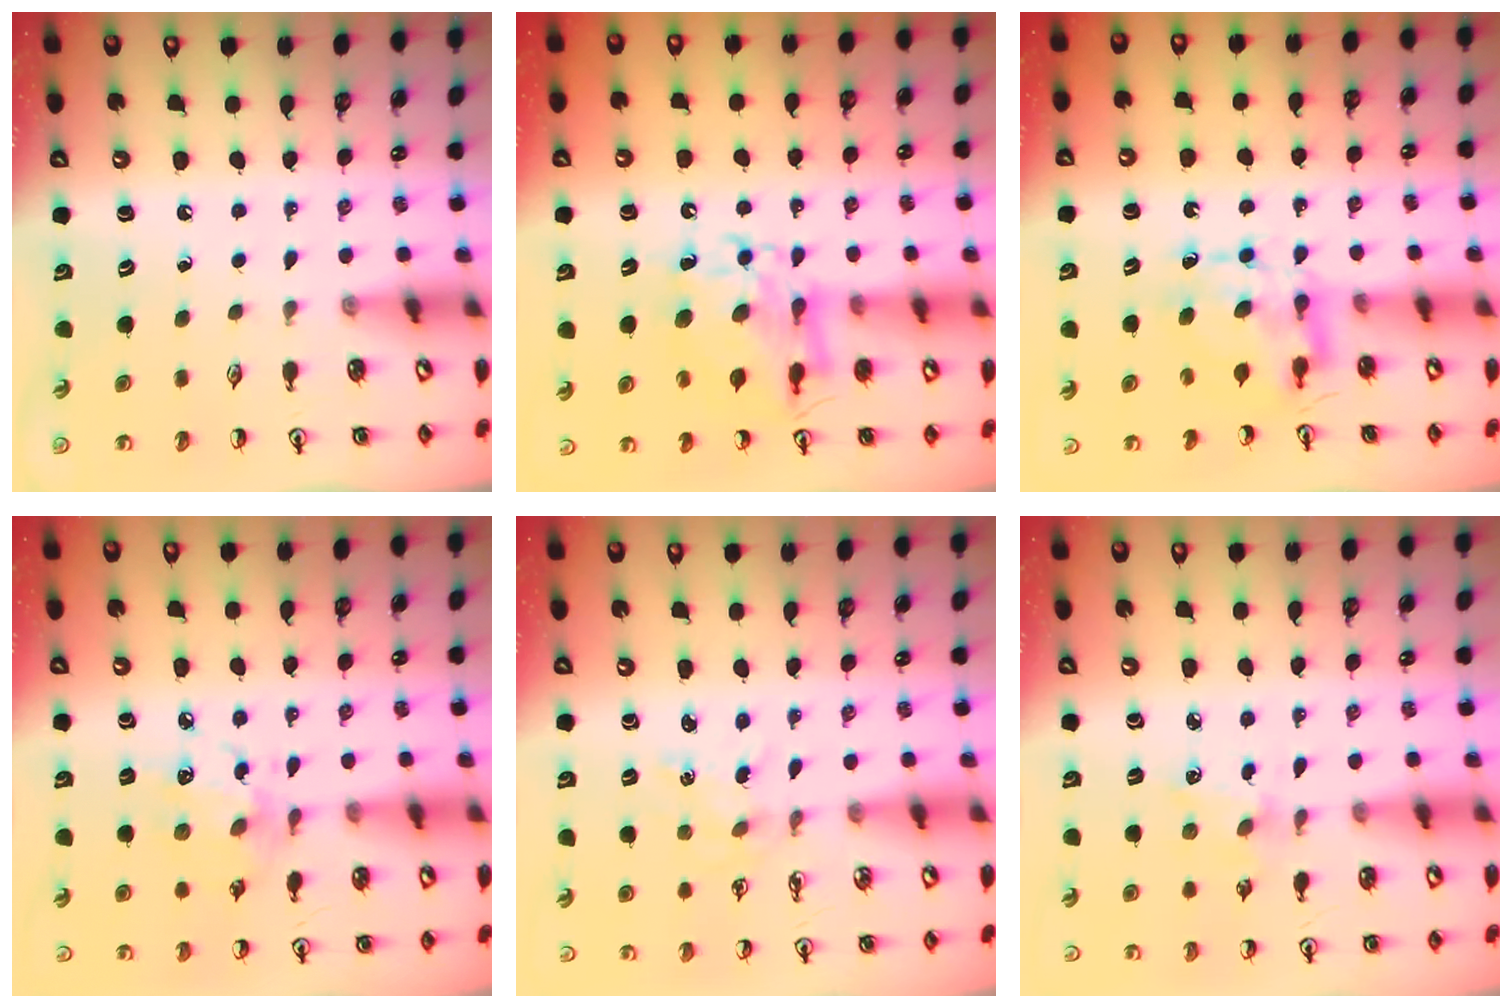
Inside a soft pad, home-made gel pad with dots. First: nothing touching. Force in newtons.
{"total": 11.5, "press": 11.4, "slide": 1.2}
{"total": 7.1, "press": 7.1, "slide": 0.2}
{"total": 10.0, "press": 10.0, "slide": 0.5}
{"total": 0.0}
{"total": 2.5, "press": 2.4, "slide": 0.4}